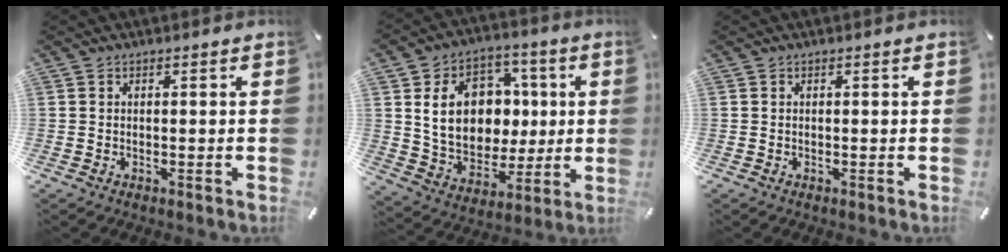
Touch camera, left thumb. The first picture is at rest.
{"total": 16.5, "force": [2.6, 13.7, 8.9], "torque": [-0.153, 0.003, 0.058]}
{"total": 0.0}